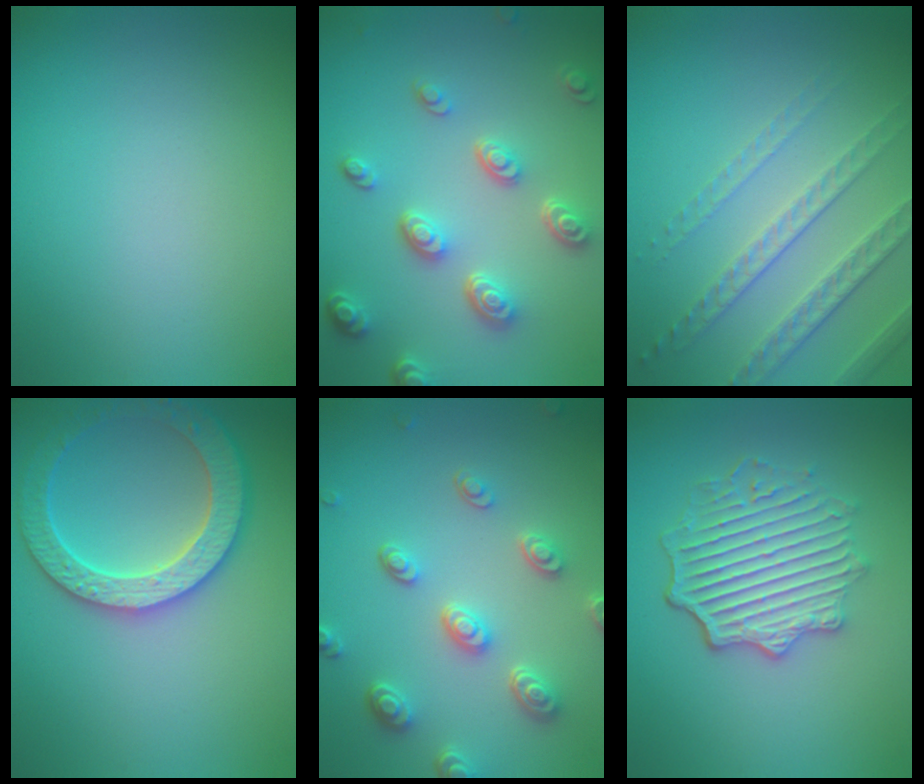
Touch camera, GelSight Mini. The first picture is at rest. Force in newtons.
{"total": 4.7, "press": 3.6, "slide": 3.1}
{"total": 4.8, "press": 3.4, "slide": 3.4}
{"total": 4.7, "press": 4.6, "slide": 1.2}
{"total": 4.7, "press": 3.8, "slide": 2.8}
{"total": 5.7, "press": 4.4, "slide": 3.5}